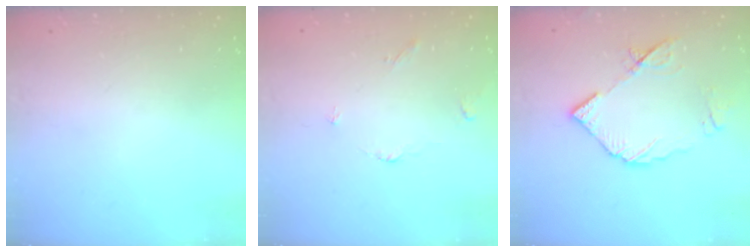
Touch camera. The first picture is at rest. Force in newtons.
{"total": 3.0, "press": 2.9, "slide": 0.5}
{"total": 10.3, "press": 10.3, "slide": 0.6}